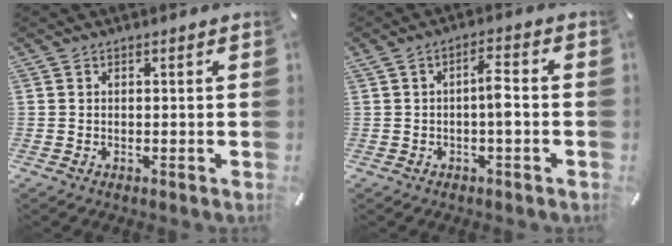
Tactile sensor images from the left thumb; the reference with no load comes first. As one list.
[{"total": 5.2, "force": [-0.7, 1.4, 5.0], "torque": [-0.090, 0.011, -0.015]}]